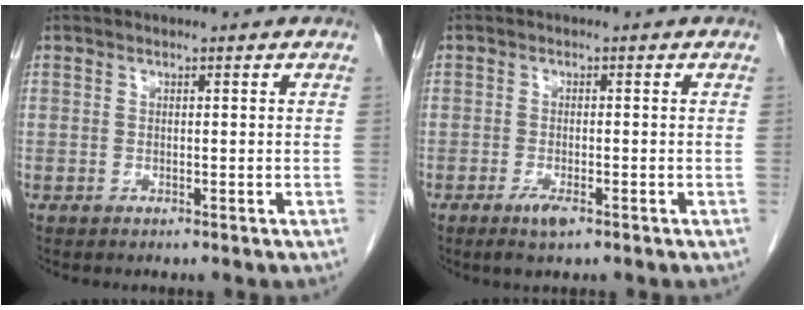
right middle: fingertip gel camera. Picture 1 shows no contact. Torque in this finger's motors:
{"motor_torque": [0.46, -0.25, 0.24, 0.04]}